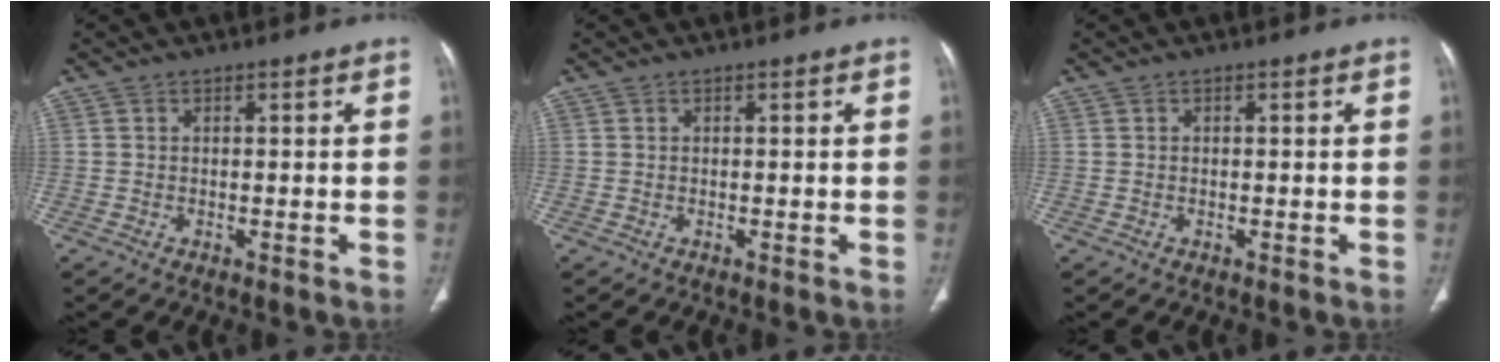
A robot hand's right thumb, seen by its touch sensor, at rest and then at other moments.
{"total": 0.0}
{"total": 0.0}